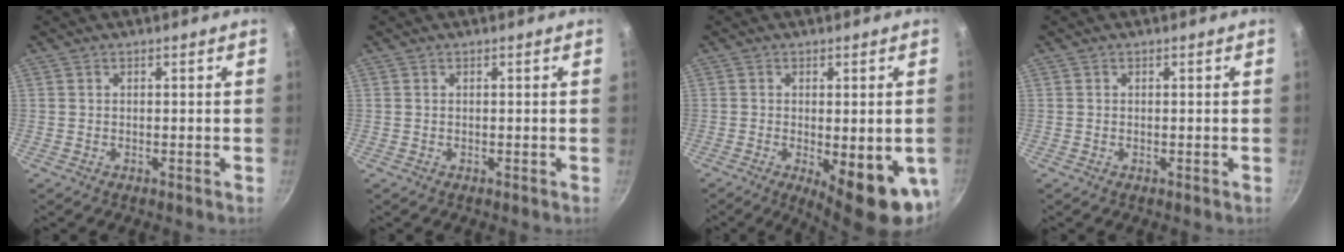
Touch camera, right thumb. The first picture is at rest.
{"total": 0.0}
{"total": 13.4, "force": [-3.4, 4.4, 12.2], "torque": [-0.140, -0.014, -0.033]}
{"total": 0.0}